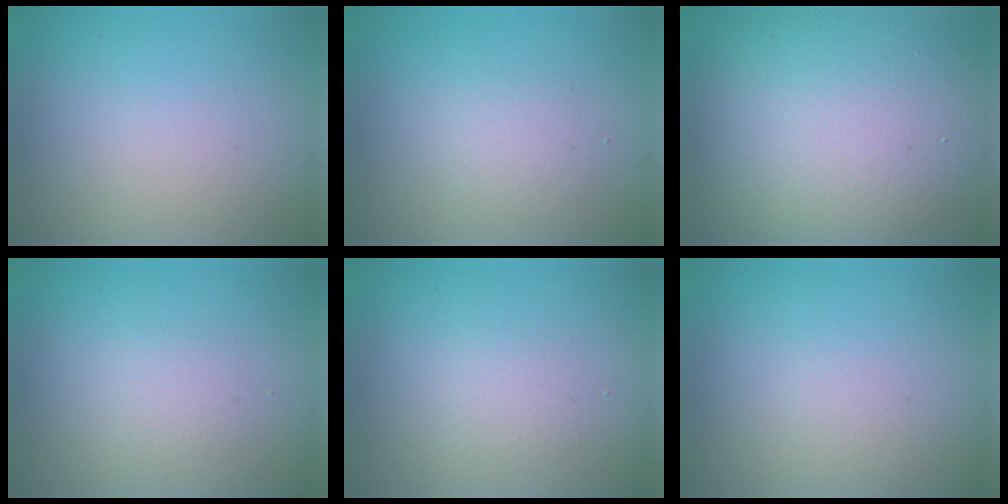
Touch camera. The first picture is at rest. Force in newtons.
{"total": 1.6, "press": 1.6, "slide": 0.2}
{"total": 16.6, "press": 16.6, "slide": 0.5}
{"total": 1.5, "press": 1.5, "slide": 0.1}
{"total": 1.3, "press": 1.3, "slide": 0.1}
{"total": 0.0}